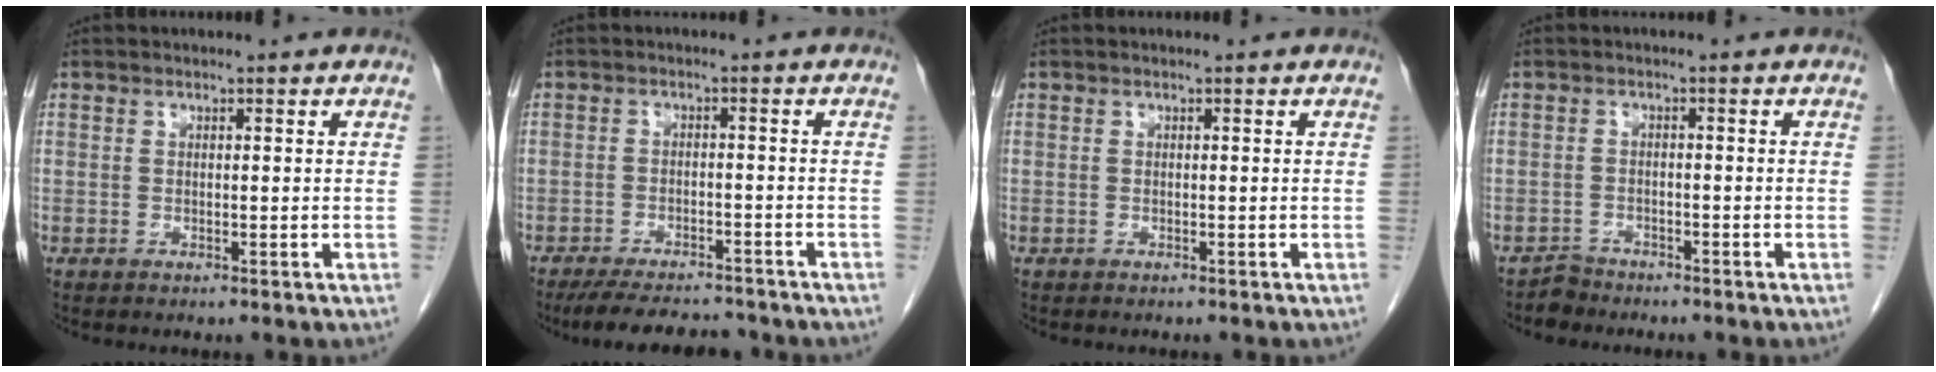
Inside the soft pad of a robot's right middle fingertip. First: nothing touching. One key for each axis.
{"total": 9.7, "fx": -8.8, "fy": 2.3, "fz": 3.5, "tx": -0.051, "ty": -0.003, "tz": -0.127}
{"total": 0.0}
{"total": 1.9, "fx": -1.7, "fy": 0.6, "fz": -0.6, "tx": 0.009, "ty": 0.000, "tz": -0.031}